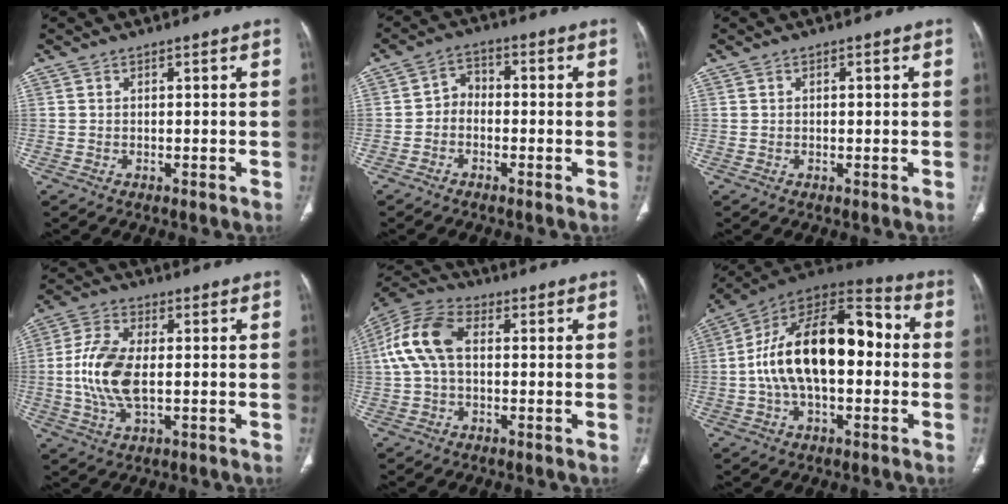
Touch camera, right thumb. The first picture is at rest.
{"total": 4.0, "force": [-1.2, 3.1, 2.2], "torque": [-0.023, 0.024, -0.034]}
{"total": 1.0, "force": [0.2, 0.4, 0.9], "torque": [-0.016, 0.001, 0.005]}
{"total": 11.1, "force": [-0.2, 5.4, 9.7], "torque": [-0.214, 0.003, -0.004]}
{"total": 11.6, "force": [1.2, 7.2, 9.0], "torque": [-0.197, 0.034, 0.017]}
{"total": 22.7, "force": [0.2, 11.9, 19.3], "torque": [-0.321, 0.044, -0.004]}